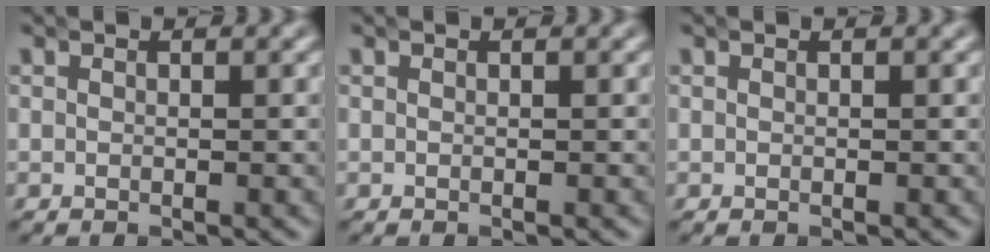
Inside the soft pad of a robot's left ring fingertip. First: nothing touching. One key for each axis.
{"total": 0.0}
{"total": 0.0}